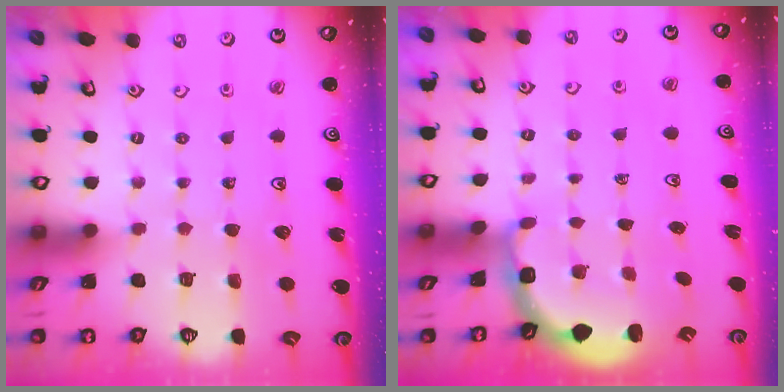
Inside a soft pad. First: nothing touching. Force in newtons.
{"total": 2.8, "press": 2.3, "slide": 1.7}